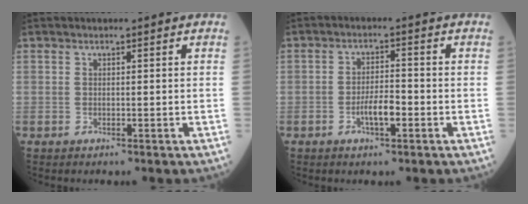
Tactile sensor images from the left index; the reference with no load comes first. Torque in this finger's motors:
{"motor_torque": [0.87, 0.33, 0.12, 0.03]}